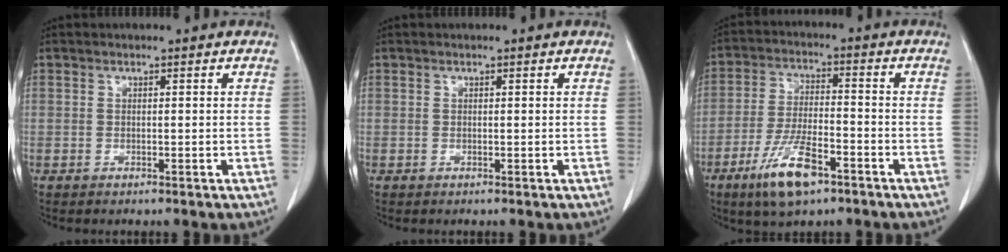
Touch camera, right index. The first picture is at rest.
{"total": 0.0}
{"total": 10.2, "force": [-5.9, 2.7, 7.9], "torque": [-0.157, -0.014, -0.104]}